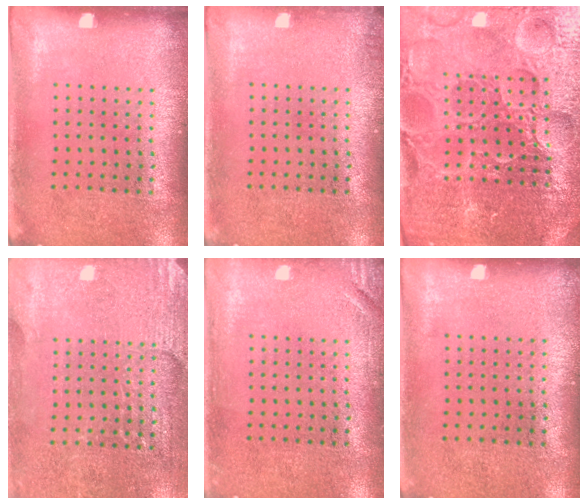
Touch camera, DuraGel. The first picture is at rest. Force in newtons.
{"total": 0.8, "press": 0.8, "slide": 0.0}
{"total": 5.7, "press": 5.2, "slide": 2.4}
{"total": 2.9, "press": 2.8, "slide": 0.3}
{"total": 1.5, "press": 1.5, "slide": 0.3}
{"total": 0.0}